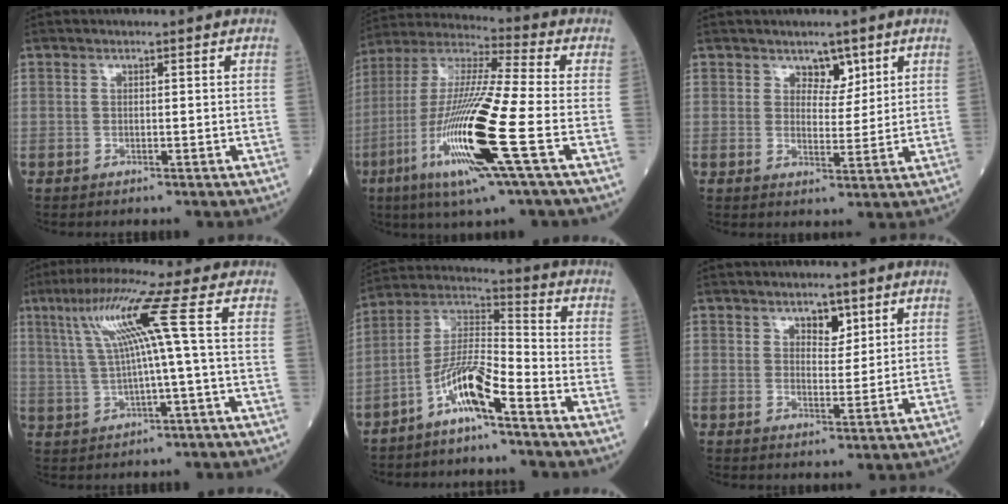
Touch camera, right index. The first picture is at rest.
{"total": 19.7, "force": [-6.8, 0.3, 18.5], "torque": [-0.399, -0.031, -0.136]}
{"total": 3.5, "force": [2.3, 2.0, 1.8], "torque": [-0.019, -0.001, 0.038]}
{"total": 8.9, "force": [2.1, -1.8, 8.5], "torque": [-0.156, 0.027, 0.050]}
{"total": 9.3, "force": [-5.7, 0.9, 7.4], "torque": [-0.161, 0.005, -0.113]}
{"total": 3.3, "force": [2.0, 1.7, 2.0], "torque": [-0.025, 0.000, 0.032]}